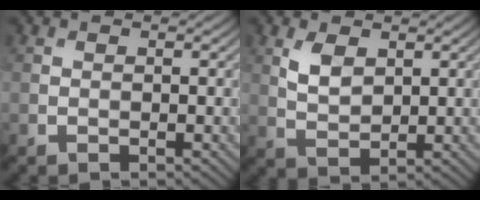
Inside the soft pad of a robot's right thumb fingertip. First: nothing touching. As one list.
[{"total": 3.8, "force": [1.6, 2.1, 2.7], "torque": [-0.064, -0.002, 0.036]}]